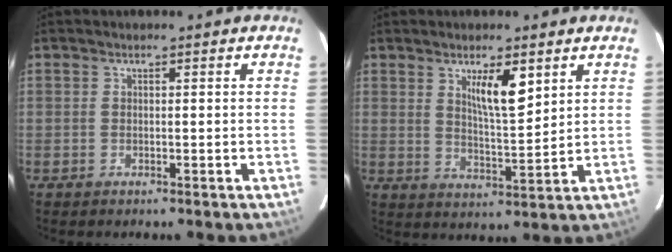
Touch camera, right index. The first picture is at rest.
{"total": 6.6, "force": [3.3, 1.2, 5.6], "torque": [-0.097, -0.009, 0.060]}